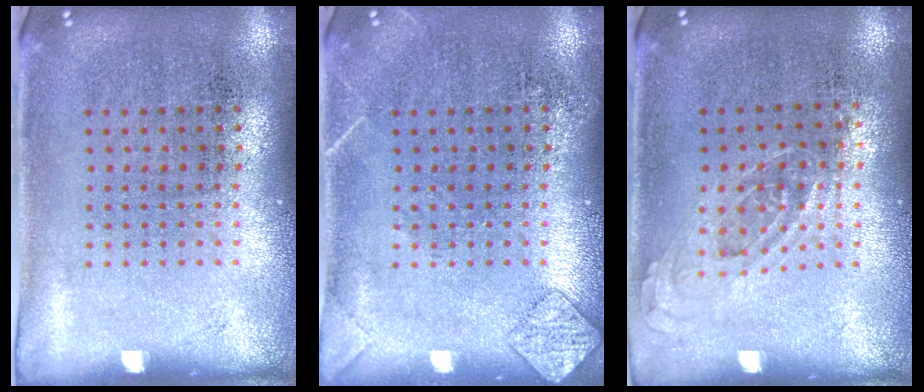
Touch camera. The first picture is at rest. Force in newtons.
{"total": 1.6, "press": 1.5, "slide": 0.1}
{"total": 0.7, "press": 0.7, "slide": 0.3}